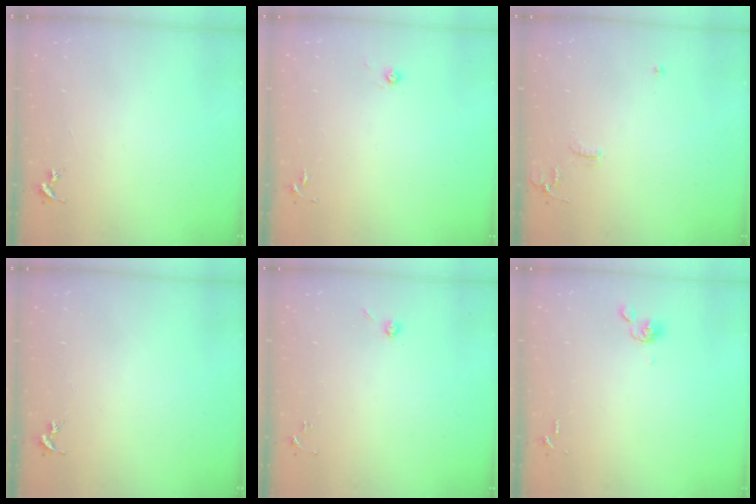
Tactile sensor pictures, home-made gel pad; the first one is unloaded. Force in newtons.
{"total": 3.1, "press": 3.0, "slide": 0.8}
{"total": 6.4, "press": 6.3, "slide": 0.8}
{"total": 0.0}
{"total": 3.9, "press": 3.8, "slide": 0.9}
{"total": 4.9, "press": 4.8, "slide": 0.9}